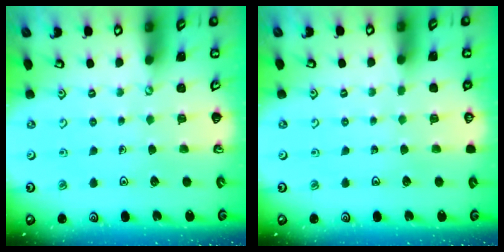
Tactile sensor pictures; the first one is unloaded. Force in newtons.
{"total": 0.0}